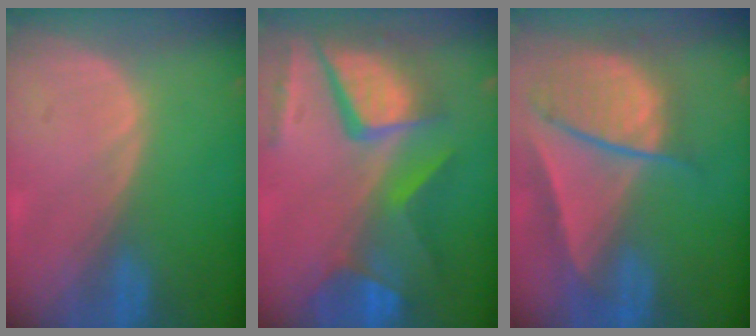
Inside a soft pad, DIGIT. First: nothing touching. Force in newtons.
{"total": 12.1, "press": 9.9, "slide": 7.0}
{"total": 9.5, "press": 8.1, "slide": 4.9}